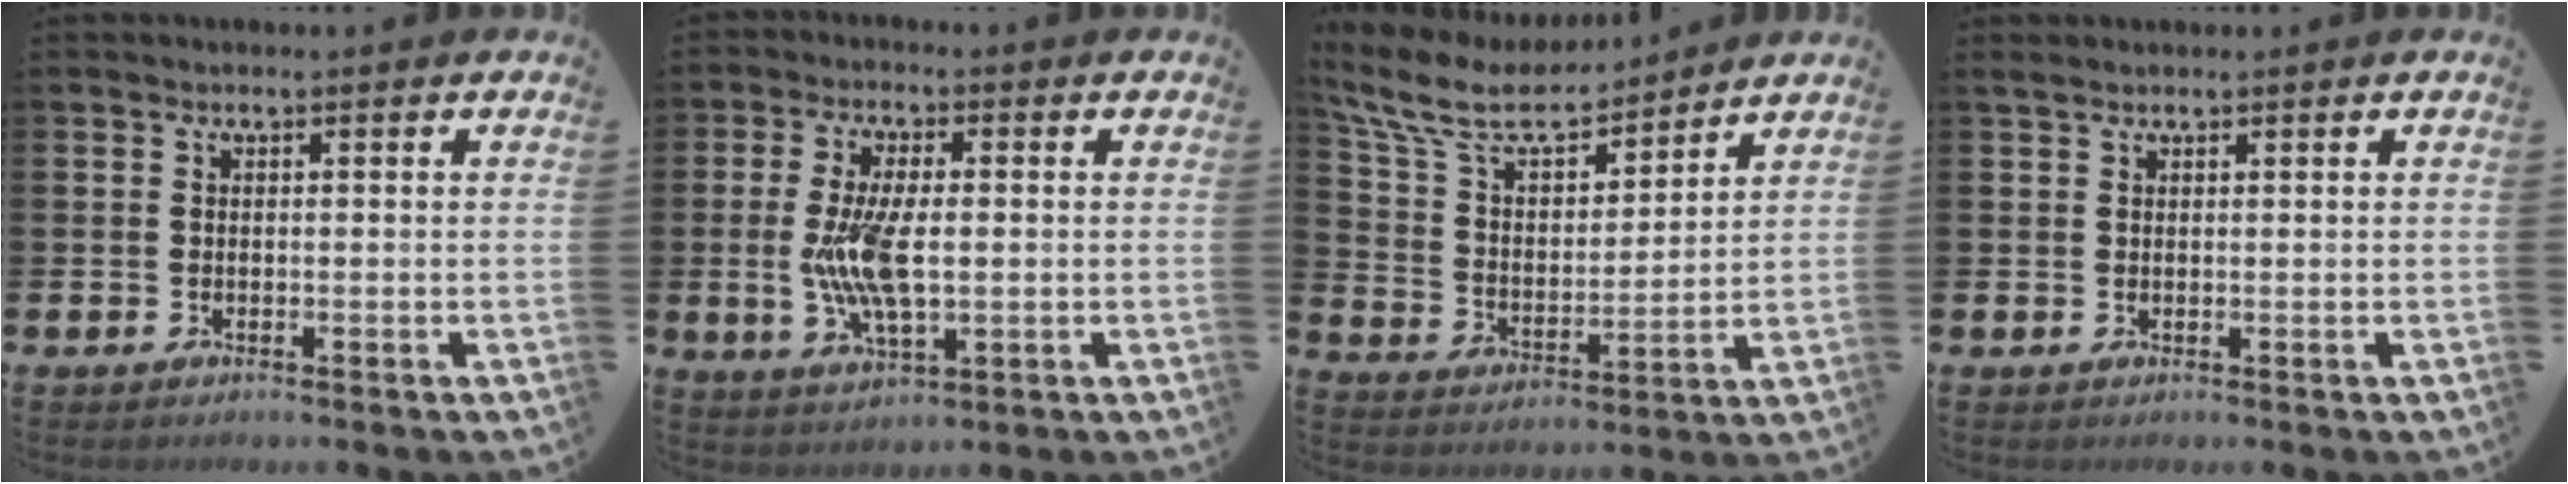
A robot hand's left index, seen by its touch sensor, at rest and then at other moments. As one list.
[{"total": 8.4, "force": [0.0, 3.6, 7.6], "torque": [-0.163, -0.002, -0.007]}, {"total": 9.7, "force": [8.5, 3.0, 3.6], "torque": [-0.112, -0.053, 0.150]}, {"total": 0.9, "force": [0.9, 0.2, 0.2], "torque": [-0.001, 0.000, 0.015]}]